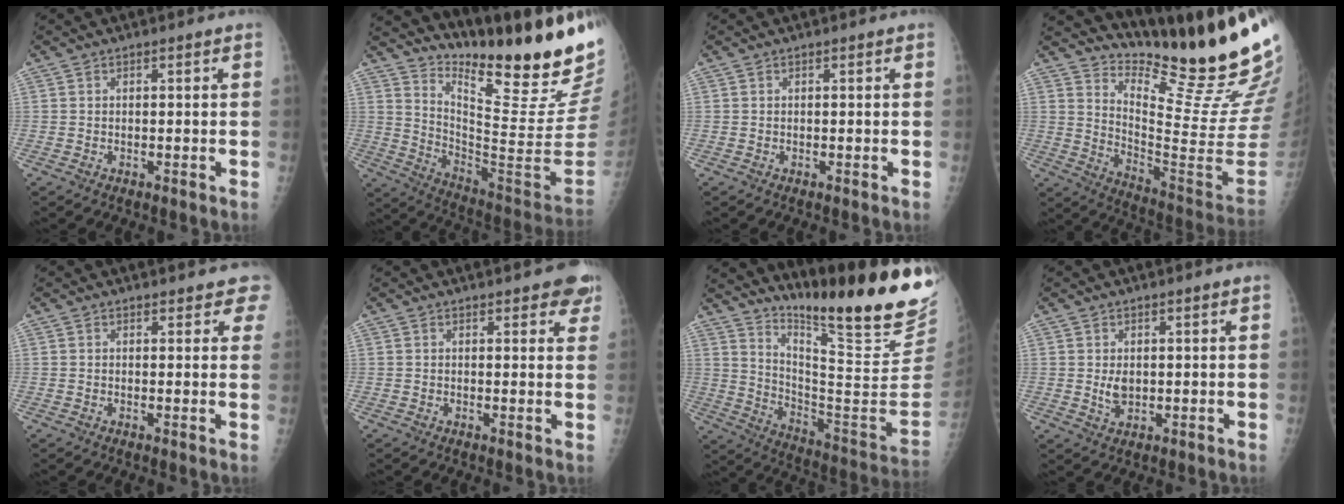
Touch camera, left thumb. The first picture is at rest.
{"total": 26.1, "force": [19.8, 3.5, 16.6], "torque": [-0.222, -0.156, 0.296]}
{"total": 0.0}
{"total": 21.8, "force": [18.9, 1.9, 10.7], "torque": [-0.131, -0.194, 0.276]}
{"total": 3.8, "force": [3.3, 1.5, 0.9], "torque": [0.024, -0.012, 0.020]}
{"total": 5.1, "force": [3.8, 2.0, 2.8], "torque": [-0.001, -0.011, 0.037]}
{"total": 28.1, "force": [20.6, 3.9, 18.6], "torque": [-0.257, -0.146, 0.299]}
{"total": 2.7, "force": [0.6, 1.6, 2.1], "torque": [-0.030, -0.009, 0.016]}